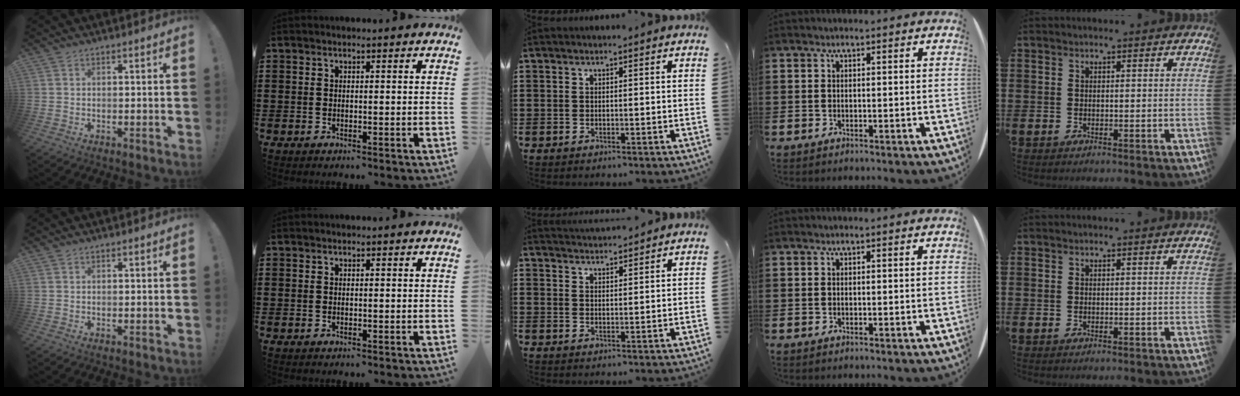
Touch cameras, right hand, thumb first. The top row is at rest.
{"middle": {"total": 2.4, "force": [2.4, 0.0, -0.2], "torque": [-0.004, -0.004, 0.046]}}